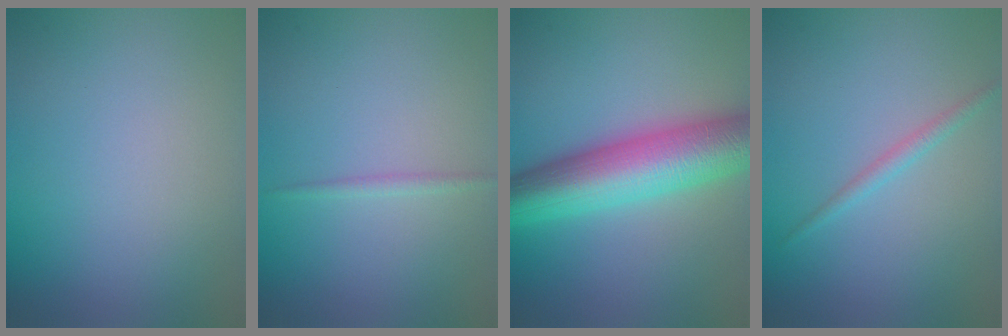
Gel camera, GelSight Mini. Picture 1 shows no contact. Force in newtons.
{"total": 0.8, "press": 0.8, "slide": 0.1}
{"total": 9.8, "press": 9.8, "slide": 0.2}
{"total": 1.2, "press": 1.2, "slide": 0.0}